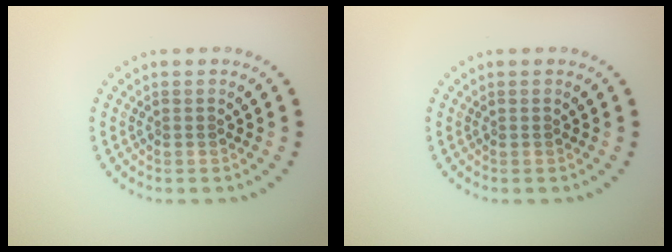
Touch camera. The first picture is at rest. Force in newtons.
{"total": 0.0}